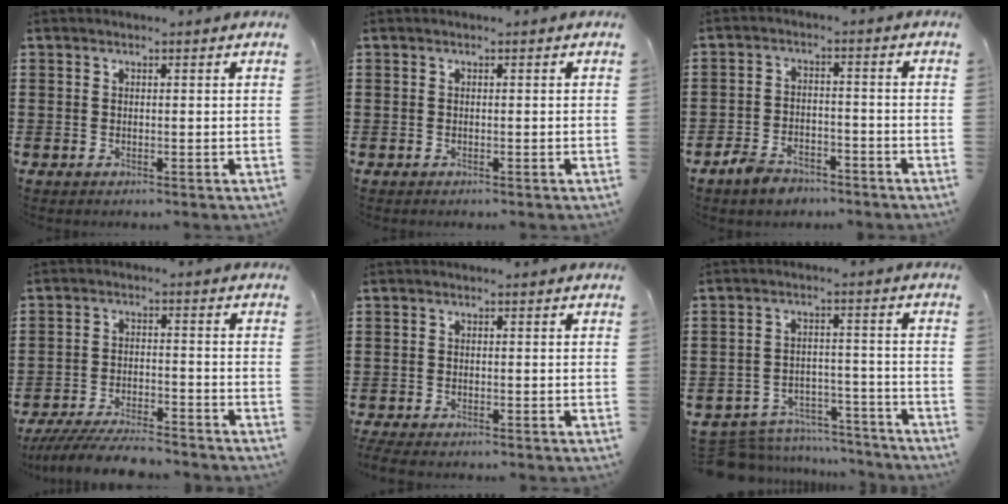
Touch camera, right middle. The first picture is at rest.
{"total": 0.0}
{"total": 4.1, "force": [-3.7, 1.4, 1.3], "torque": [-0.037, 0.007, -0.077]}
{"total": 6.0, "force": [-5.7, 0.5, 1.8], "torque": [-0.039, -0.003, -0.112]}
{"total": 1.2, "force": [-1.2, 0.1, 0.3], "torque": [-0.016, -0.003, -0.026]}
{"total": 7.0, "force": [-6.8, 1.4, 1.2], "torque": [-0.023, 0.018, -0.133]}